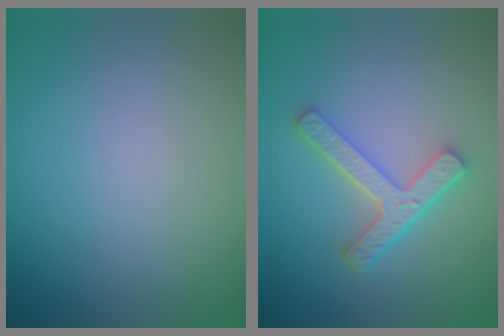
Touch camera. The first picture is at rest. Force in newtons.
{"total": 4.3, "press": 3.3, "slide": 2.9}